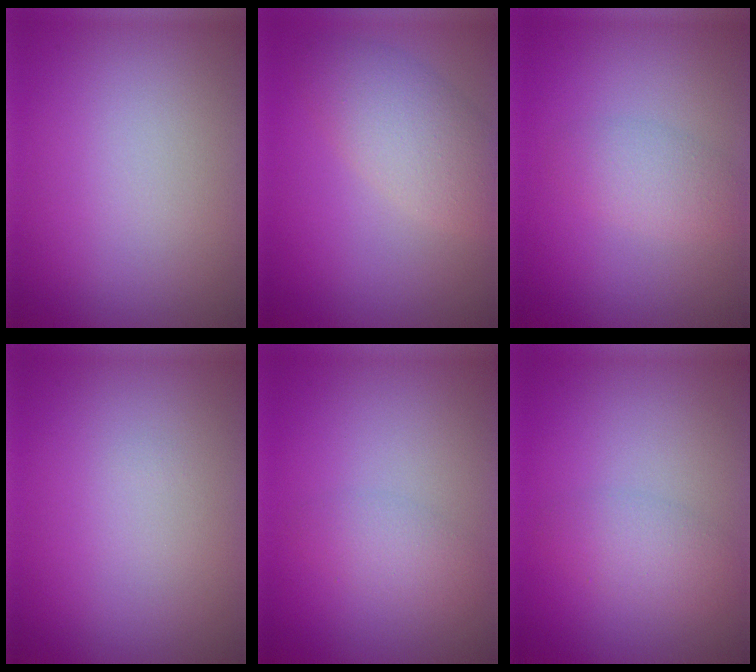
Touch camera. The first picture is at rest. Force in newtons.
{"total": 4.3, "press": 4.3, "slide": 0.3}
{"total": 1.5, "press": 1.5, "slide": 0.0}
{"total": 0.0}
{"total": 1.8, "press": 1.8, "slide": 0.1}
{"total": 2.4, "press": 2.4, "slide": 0.1}